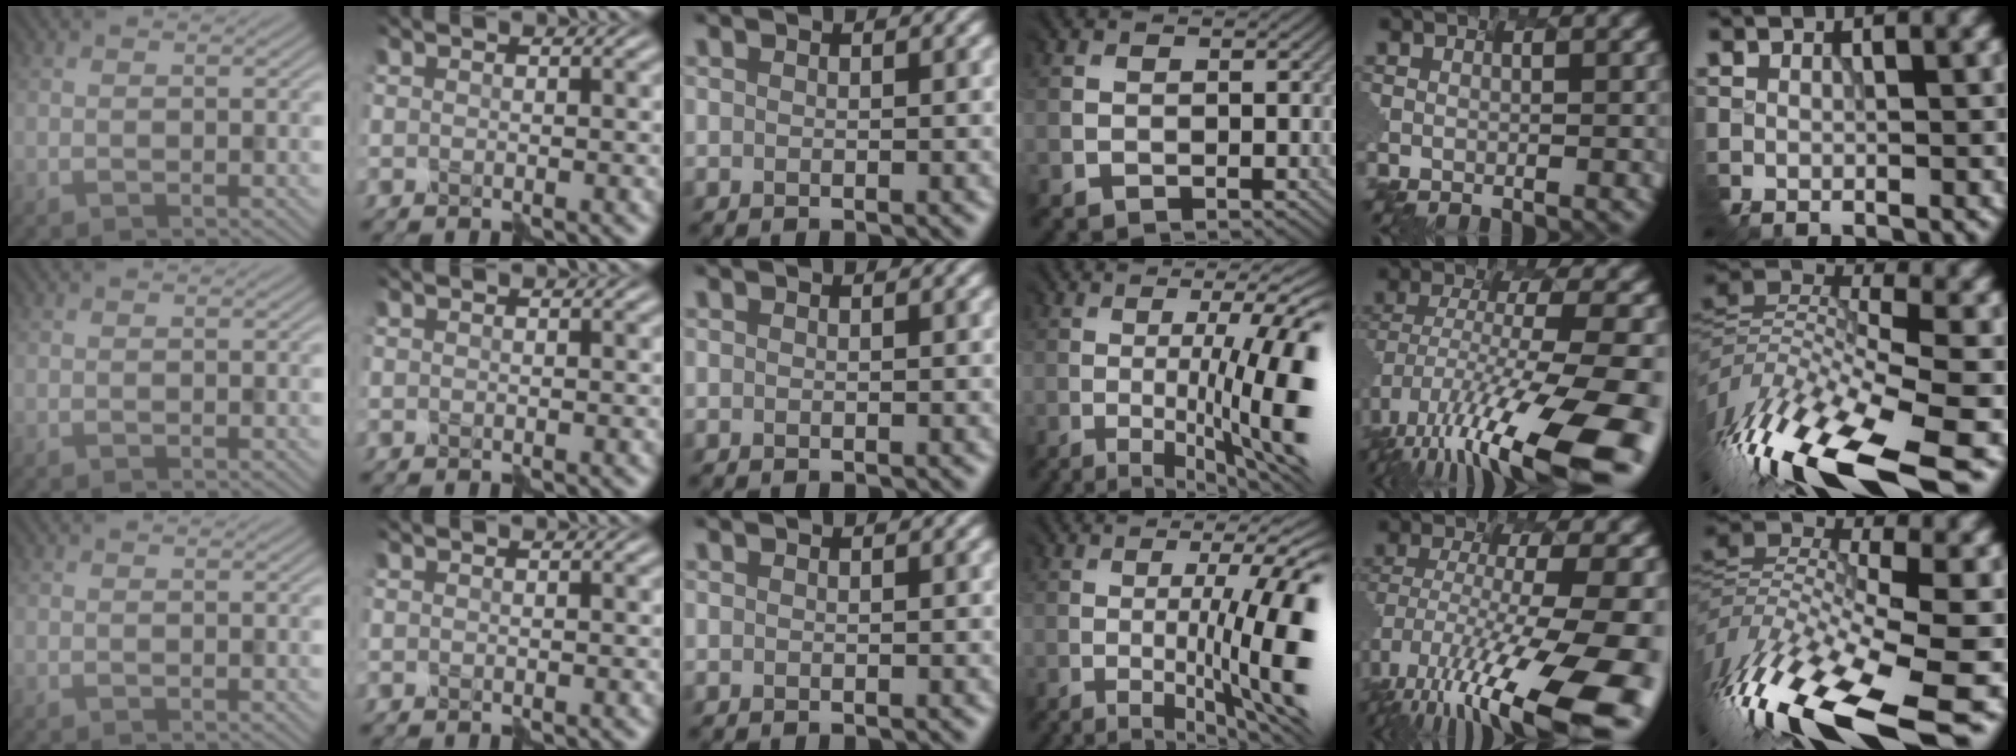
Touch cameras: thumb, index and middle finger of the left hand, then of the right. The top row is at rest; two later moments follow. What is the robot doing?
{"motion": "shake", "object": "plastic piggy bank"}